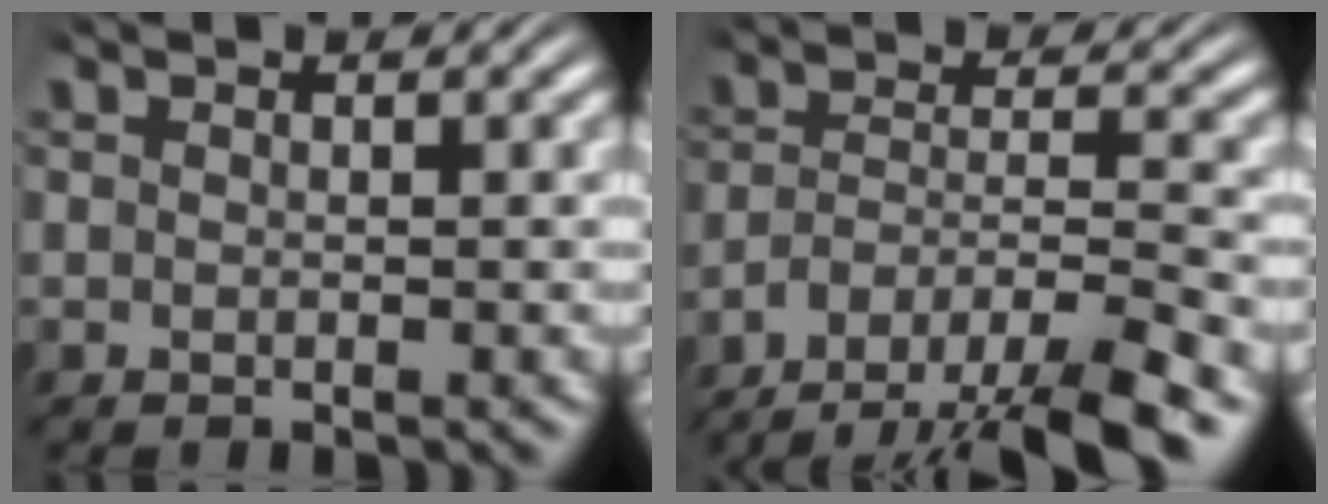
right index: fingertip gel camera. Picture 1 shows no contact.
{"total": 8.4, "force": [-5.0, 4.1, 5.3], "torque": [-0.089, -0.025, -0.074]}